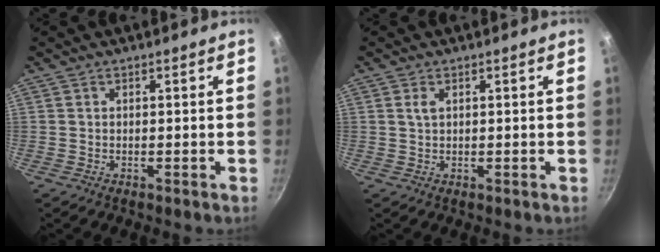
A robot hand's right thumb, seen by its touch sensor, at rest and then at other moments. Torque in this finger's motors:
{"motor_torque": [-0.71, 0.04, -0.30, 0.15, 0.05]}